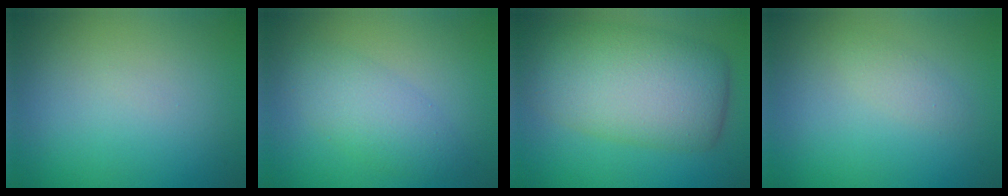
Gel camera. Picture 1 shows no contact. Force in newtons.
{"total": 3.6, "press": 3.6, "slide": 0.1}
{"total": 9.6, "press": 9.6, "slide": 0.6}
{"total": 1.2, "press": 1.2, "slide": 0.1}